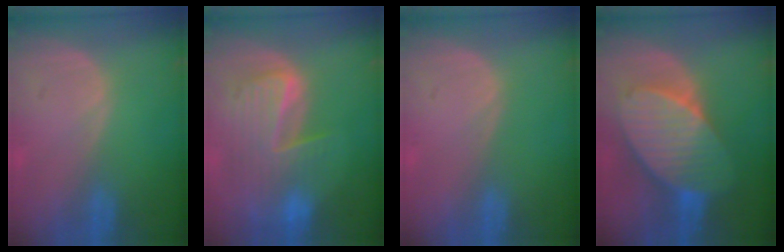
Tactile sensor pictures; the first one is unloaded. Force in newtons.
{"total": 9.8, "press": 8.4, "slide": 5.0}
{"total": 0.0}
{"total": 10.1, "press": 10.1, "slide": 0.6}